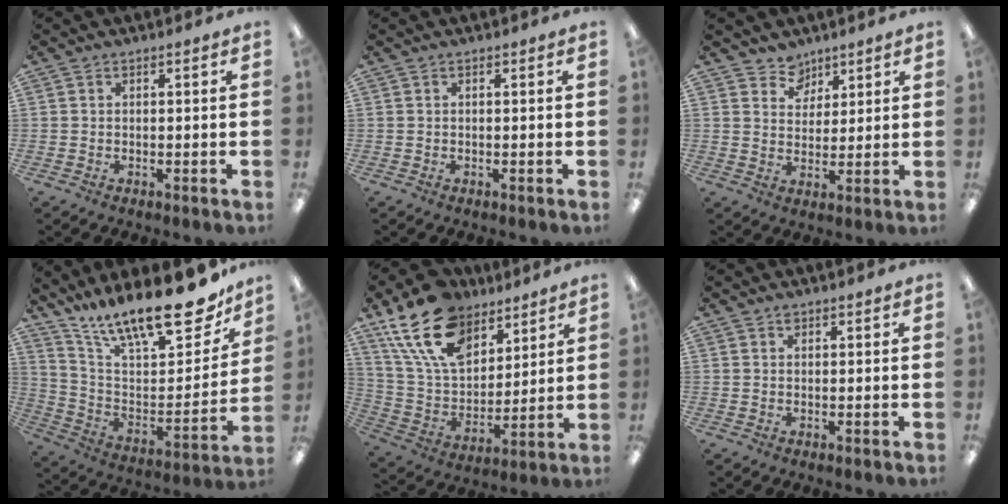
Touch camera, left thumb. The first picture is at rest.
{"total": 0.0}
{"total": 5.6, "force": [4.3, 3.6, -0.1], "torque": [0.002, -0.030, 0.078]}
{"total": 21.2, "force": [16.3, 6.1, 12.1], "torque": [-0.182, -0.121, 0.275]}
{"total": 19.5, "force": [12.4, 11.3, 9.9], "torque": [-0.206, -0.052, 0.231]}
{"total": 1.2, "force": [0.7, 0.7, 0.6], "torque": [-0.007, -0.002, 0.011]}